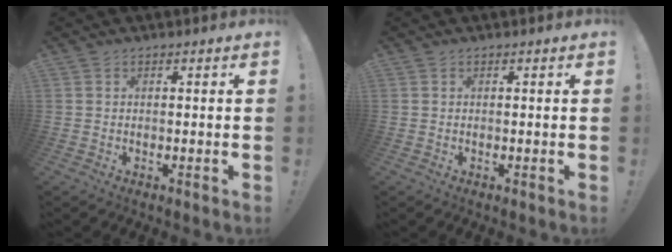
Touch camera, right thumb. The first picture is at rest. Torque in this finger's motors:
{"motor_torque": [0.00, 0.00, -0.12, 0.07, 0.00]}